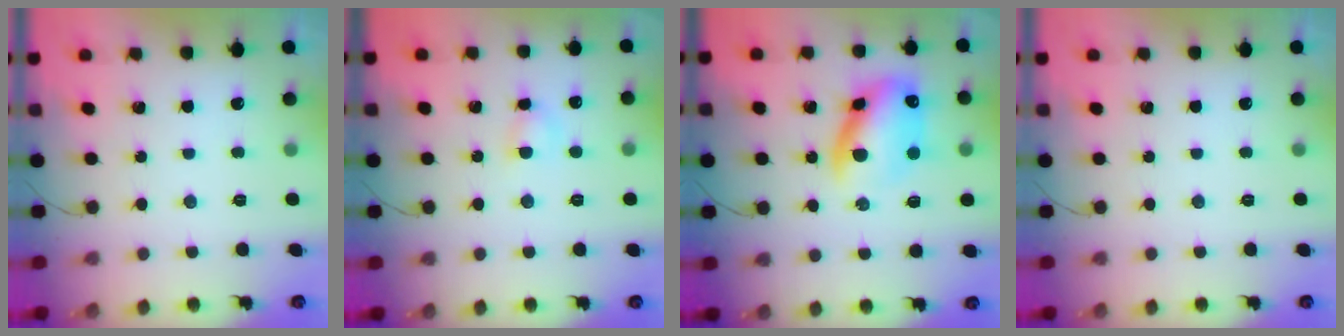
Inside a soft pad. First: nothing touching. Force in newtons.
{"total": 3.8, "press": 3.6, "slide": 1.2}
{"total": 13.1, "press": 12.8, "slide": 2.8}
{"total": 0.0}